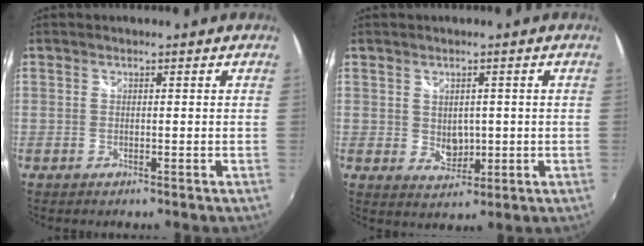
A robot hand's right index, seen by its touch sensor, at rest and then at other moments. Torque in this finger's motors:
{"motor_torque": [-0.09, 0.29, 0.08, 0.01]}